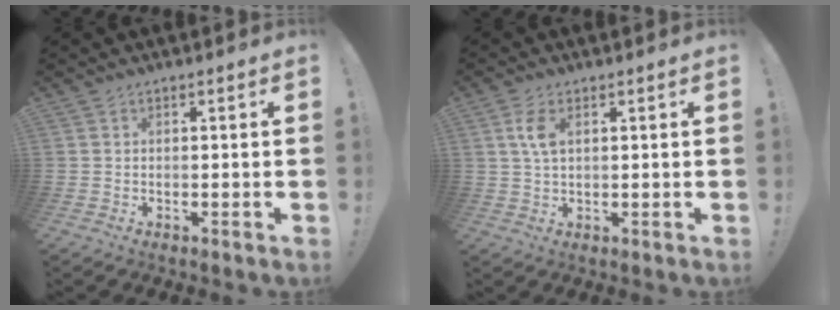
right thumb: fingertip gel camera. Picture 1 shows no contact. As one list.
[{"total": 5.0, "force": [1.5, 2.3, 4.2], "torque": [-0.079, -0.003, 0.023]}]